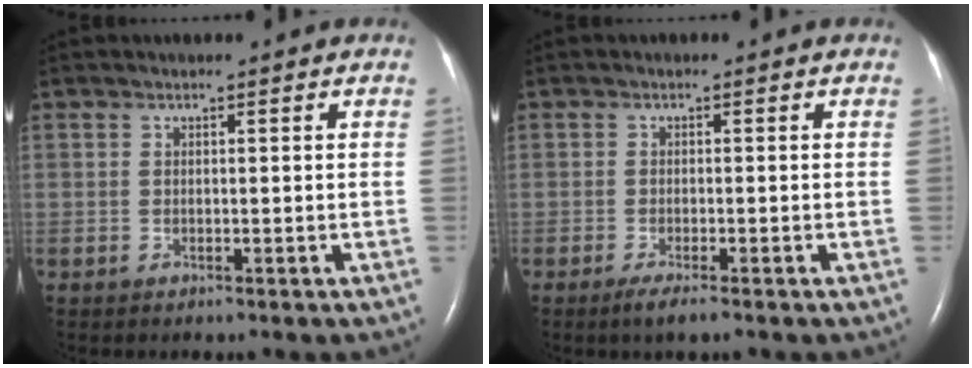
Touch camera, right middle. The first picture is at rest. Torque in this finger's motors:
{"motor_torque": [0.67, -0.42, 0.25, 0.02]}